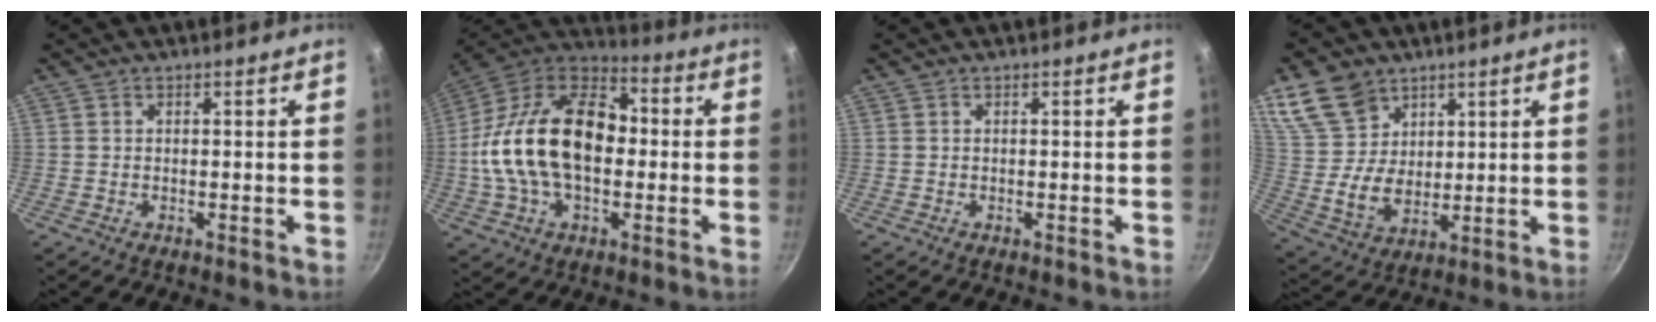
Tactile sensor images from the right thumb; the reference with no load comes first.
{"total": 24.3, "force": [-0.5, 15.3, 19.0], "torque": [-0.322, 0.043, -0.024]}
{"total": 0.0}
{"total": 14.8, "force": [8.0, 10.7, 6.4], "torque": [-0.097, -0.032, 0.169]}